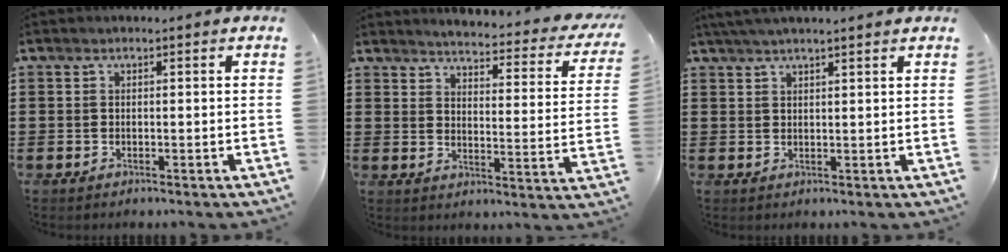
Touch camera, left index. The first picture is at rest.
{"total": 3.6, "force": [3.3, -0.3, 1.3], "torque": [-0.037, -0.037, 0.047]}
{"total": 2.3, "force": [2.0, -0.2, 1.2], "torque": [-0.026, 0.003, 0.038]}